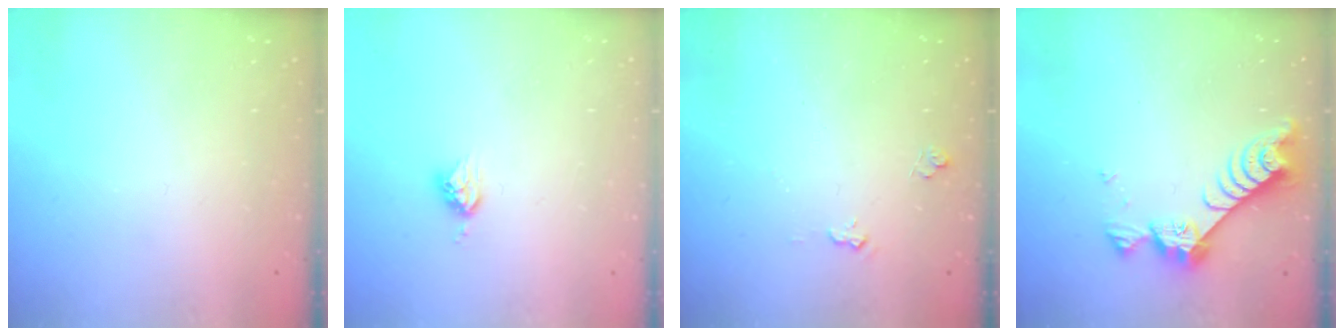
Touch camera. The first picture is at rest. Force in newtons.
{"total": 5.0, "press": 4.9, "slide": 0.4}
{"total": 4.7, "press": 4.7, "slide": 0.5}
{"total": 8.8, "press": 8.8, "slide": 0.8}